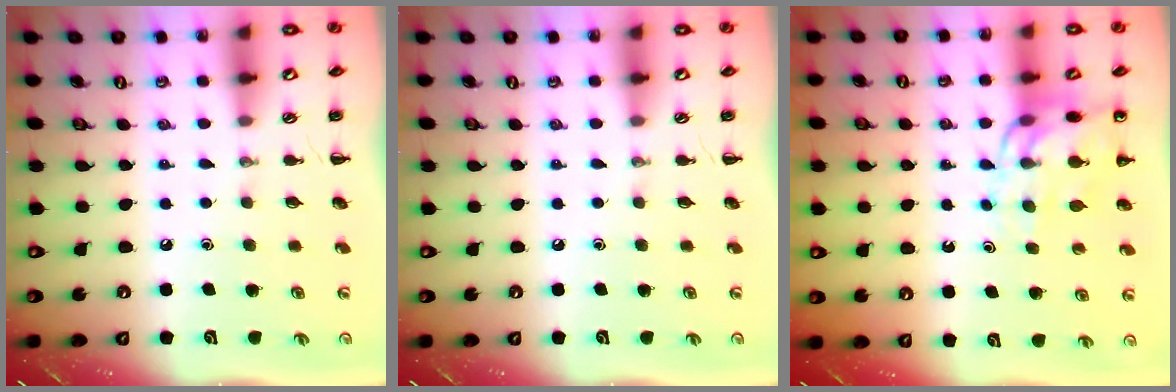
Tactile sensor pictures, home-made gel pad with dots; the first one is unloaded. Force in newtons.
{"total": 0.0}
{"total": 12.3, "press": 12.0, "slide": 2.9}